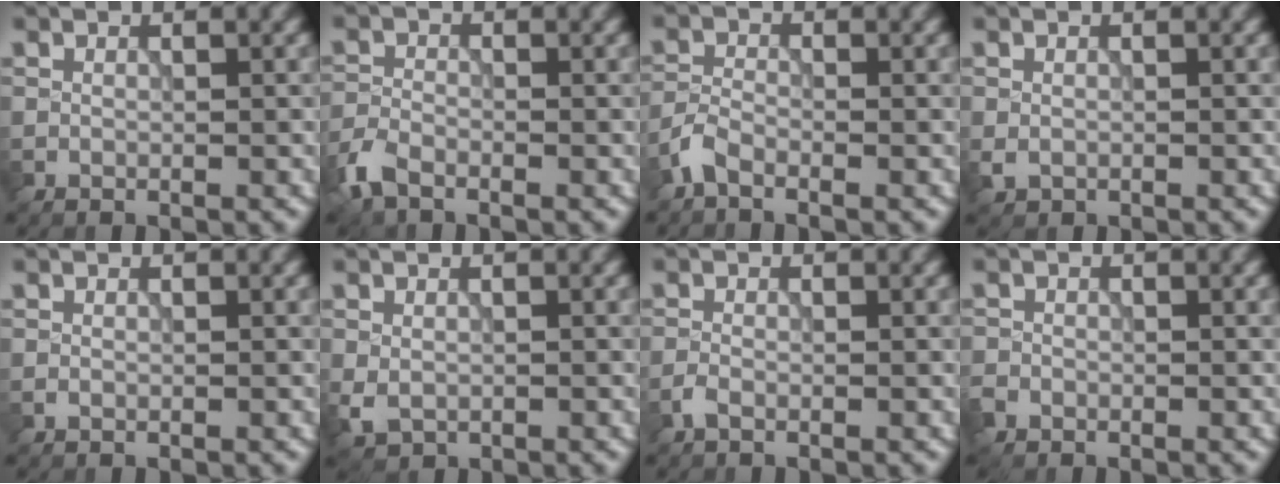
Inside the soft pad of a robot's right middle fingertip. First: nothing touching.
{"total": 2.9, "force": [-2.1, 1.3, 1.4], "torque": [-0.034, -0.006, -0.057]}
{"total": 2.0, "force": [-1.5, 0.7, 1.1], "torque": [-0.025, 0.002, -0.041]}
{"total": 1.1, "force": [-0.3, 0.9, 0.5], "torque": [-0.012, -0.006, -0.006]}
{"total": 0.0}
{"total": 1.8, "force": [-0.5, 1.4, 1.1], "torque": [-0.025, -0.008, -0.007]}
{"total": 0.9, "force": [-0.7, 0.3, 0.6], "torque": [-0.014, 0.001, -0.018]}
{"total": 1.5, "force": [-1.0, 1.0, 0.3], "torque": [-0.003, -0.003, -0.025]}